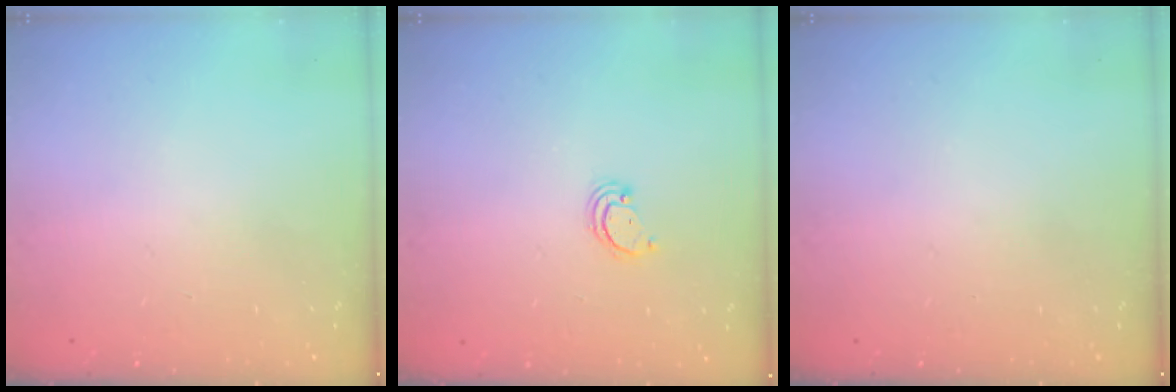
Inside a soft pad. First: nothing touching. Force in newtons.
{"total": 2.2, "press": 2.2, "slide": 0.2}
{"total": 0.0}